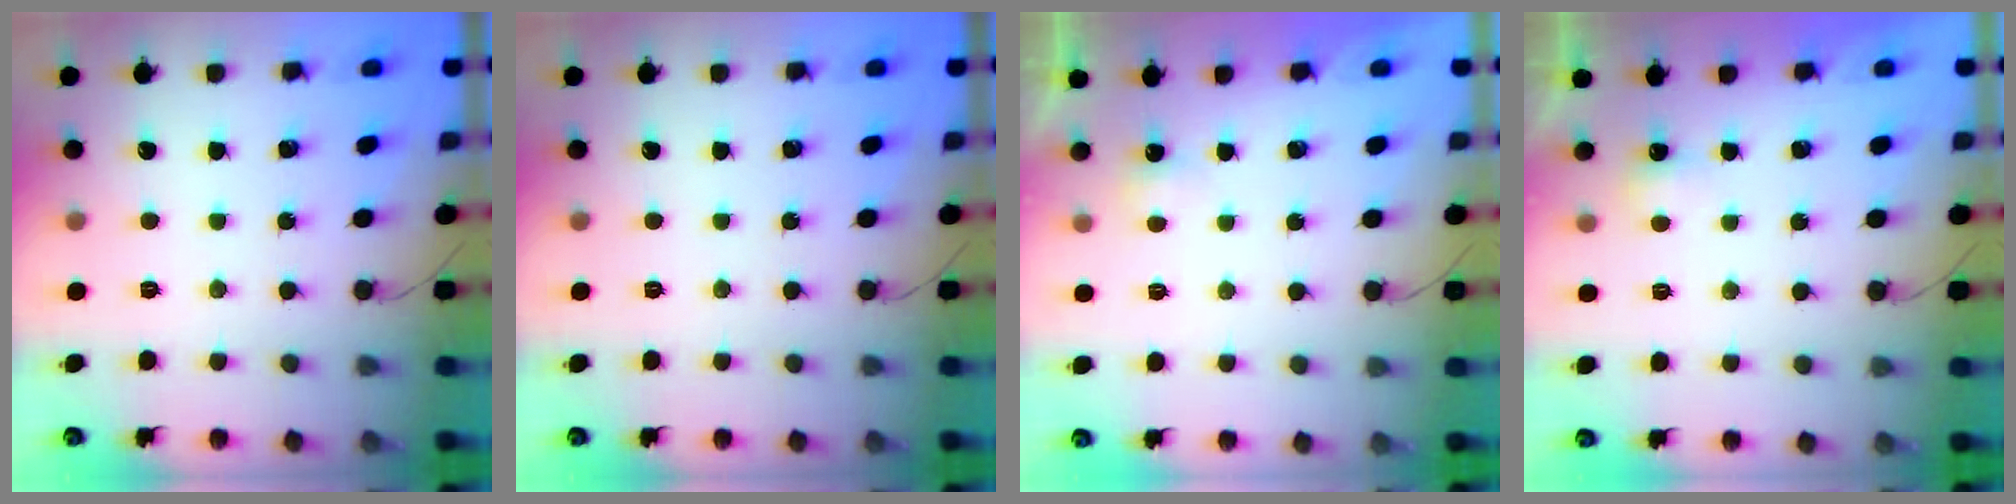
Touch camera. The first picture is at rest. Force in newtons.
{"total": 0.0}
{"total": 1.6, "press": 1.5, "slide": 0.6}
{"total": 2.4, "press": 2.3, "slide": 0.5}